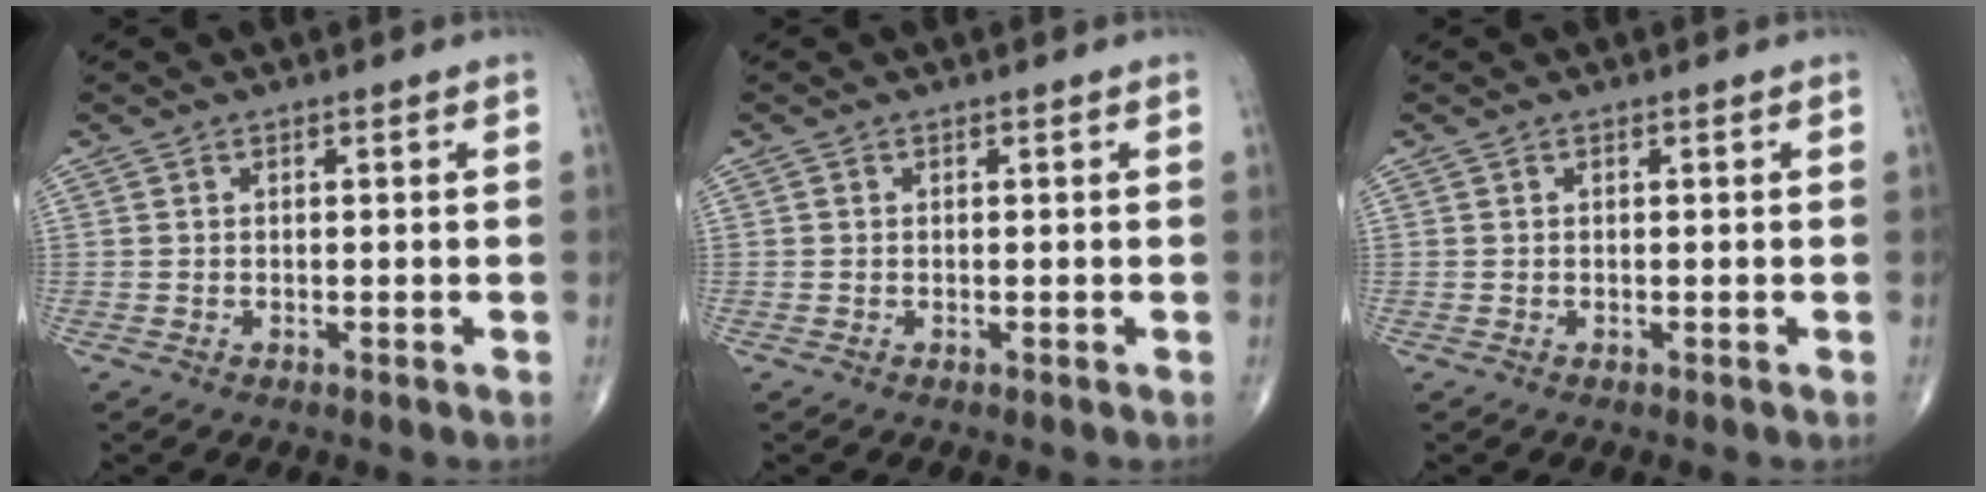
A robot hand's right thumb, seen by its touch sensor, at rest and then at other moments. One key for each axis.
{"total": 0.0}
{"total": 0.0}